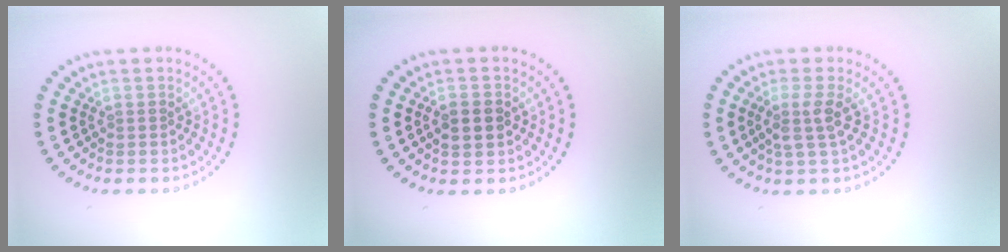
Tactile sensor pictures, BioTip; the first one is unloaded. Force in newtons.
{"total": 2.6, "press": 2.6, "slide": 0.1}
{"total": 2.4, "press": 2.0, "slide": 1.3}